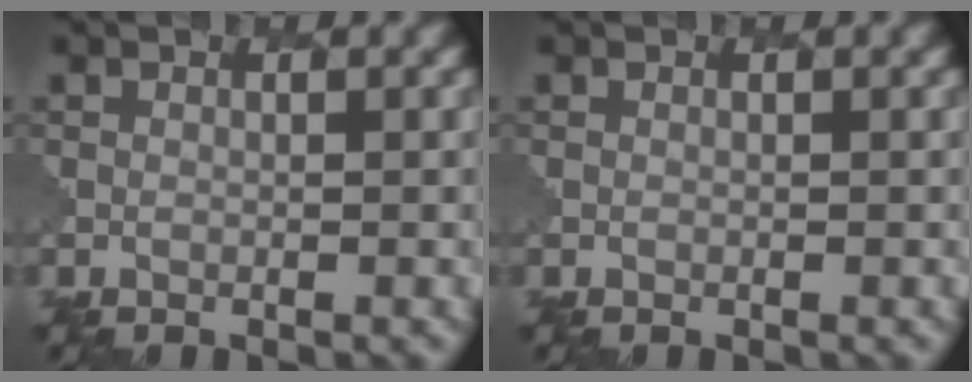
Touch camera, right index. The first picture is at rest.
{"total": 0.0}